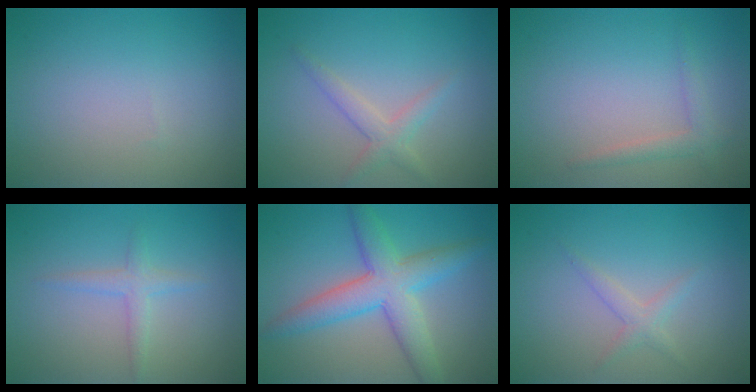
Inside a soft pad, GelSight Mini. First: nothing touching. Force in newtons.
{"total": 2.0, "press": 2.0, "slide": 0.1}
{"total": 1.5, "press": 1.4, "slide": 0.1}
{"total": 1.6, "press": 1.6, "slide": 0.1}
{"total": 6.0, "press": 6.0, "slide": 0.1}
{"total": 1.4, "press": 1.4, "slide": 0.0}